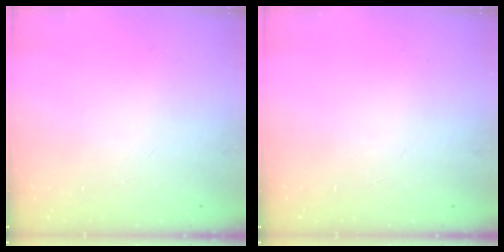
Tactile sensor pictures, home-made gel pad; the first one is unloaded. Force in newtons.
{"total": 0.0}